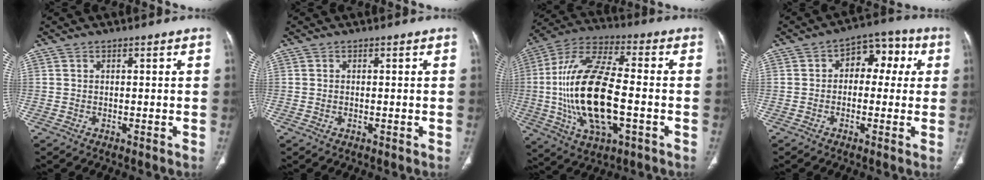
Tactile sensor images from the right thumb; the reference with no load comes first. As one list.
[{"total": 0.0}, {"total": 21.9, "force": [-2.9, 9.2, 19.7], "torque": [-0.399, 0.019, -0.049]}, {"total": 8.6, "force": [1.4, 5.8, 6.1], "torque": [-0.036, 0.029, 0.009]}]